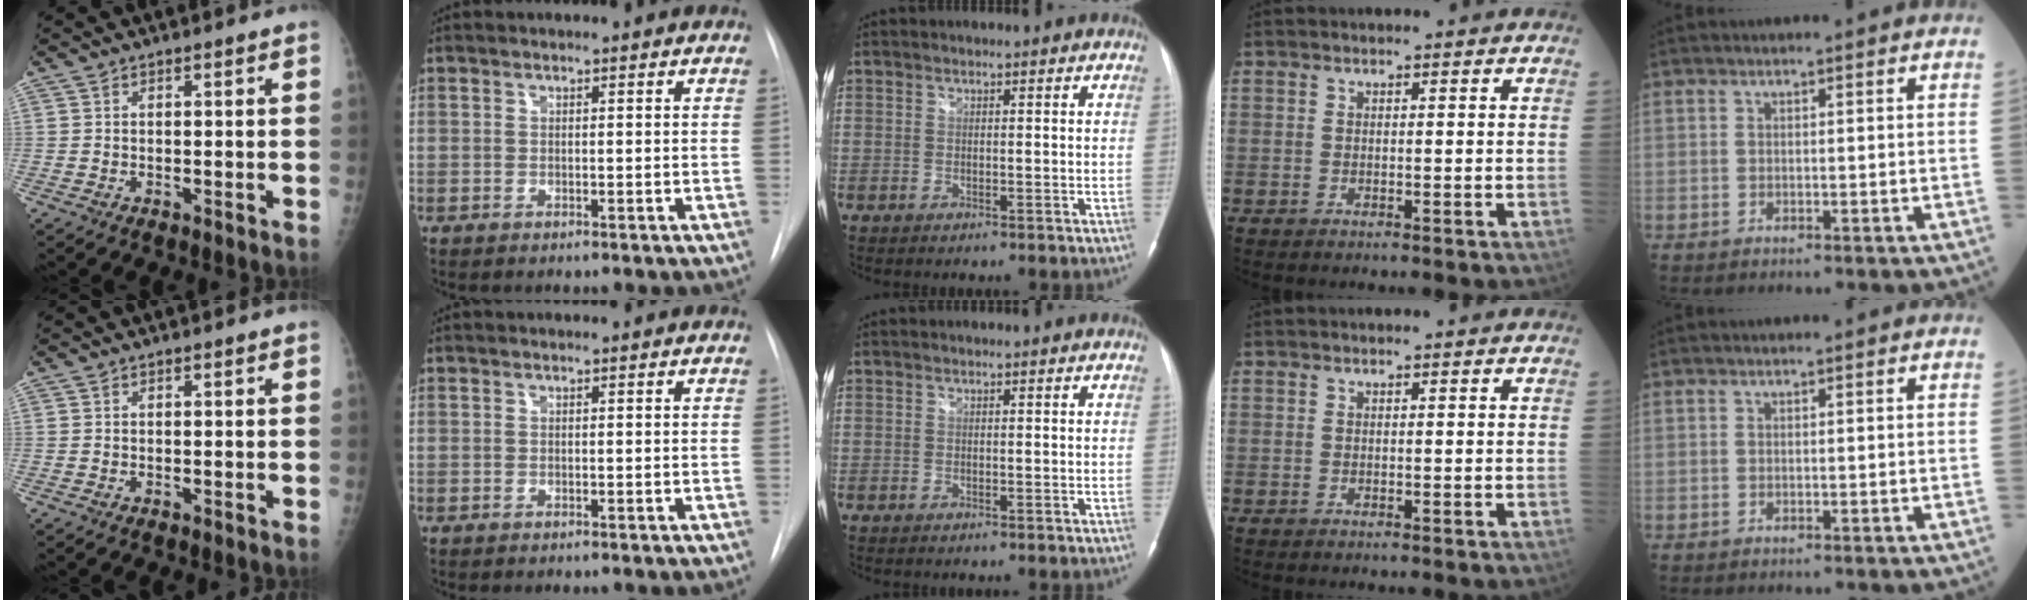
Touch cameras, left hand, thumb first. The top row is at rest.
{}